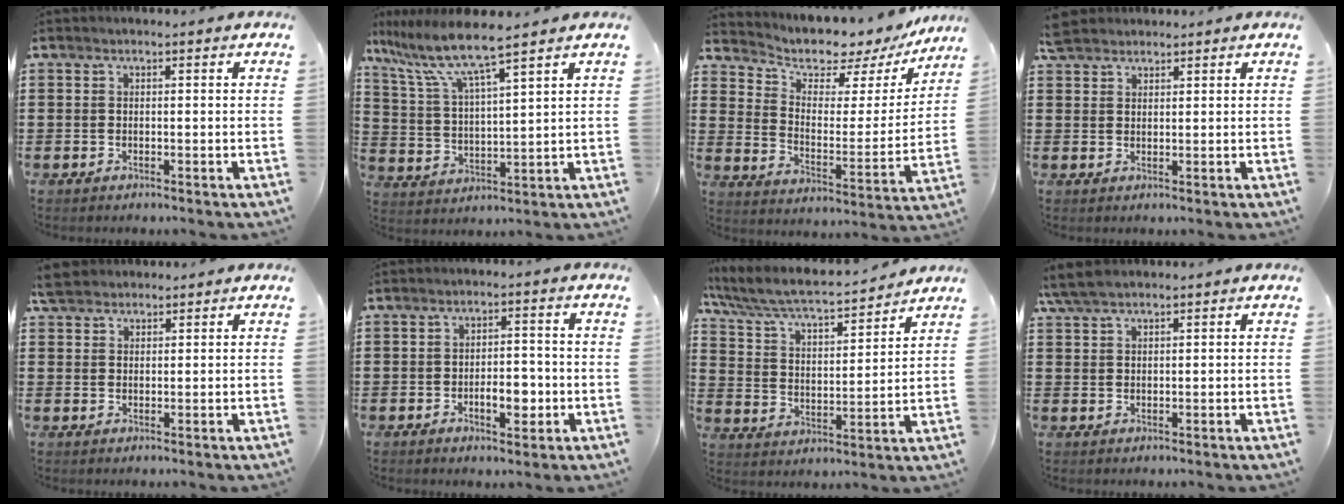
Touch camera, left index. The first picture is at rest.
{"total": 7.6, "force": [6.4, 0.0, 4.1], "torque": [-0.107, -0.036, 0.107]}
{"total": 5.8, "force": [5.3, 2.1, 1.1], "torque": [-0.040, -0.049, 0.083]}
{"total": 2.8, "force": [2.6, 1.1, 0.4], "torque": [-0.016, 0.004, 0.052]}
{"total": 3.2, "force": [2.8, 1.4, 0.7], "torque": [-0.025, 0.005, 0.055]}
{"total": 5.0, "force": [-1.5, 2.5, 4.1], "torque": [-0.064, 0.005, -0.028]}
{"total": 6.2, "force": [5.5, 0.8, 2.8], "torque": [-0.078, -0.035, 0.089]}
{"total": 4.1, "force": [3.1, 1.2, 2.3], "torque": [-0.061, 0.001, 0.057]}